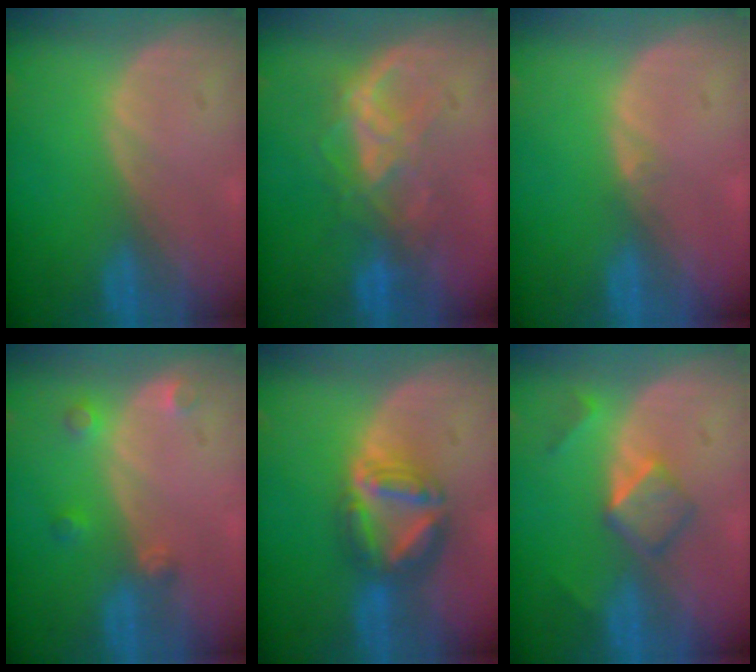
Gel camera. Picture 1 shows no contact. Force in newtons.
{"total": 6.5, "press": 6.5, "slide": 0.5}
{"total": 0.6, "press": 0.5, "slide": 0.4}
{"total": 2.6, "press": 2.6, "slide": 0.4}
{"total": 7.4, "press": 6.6, "slide": 3.3}
{"total": 5.2, "press": 4.6, "slide": 2.6}